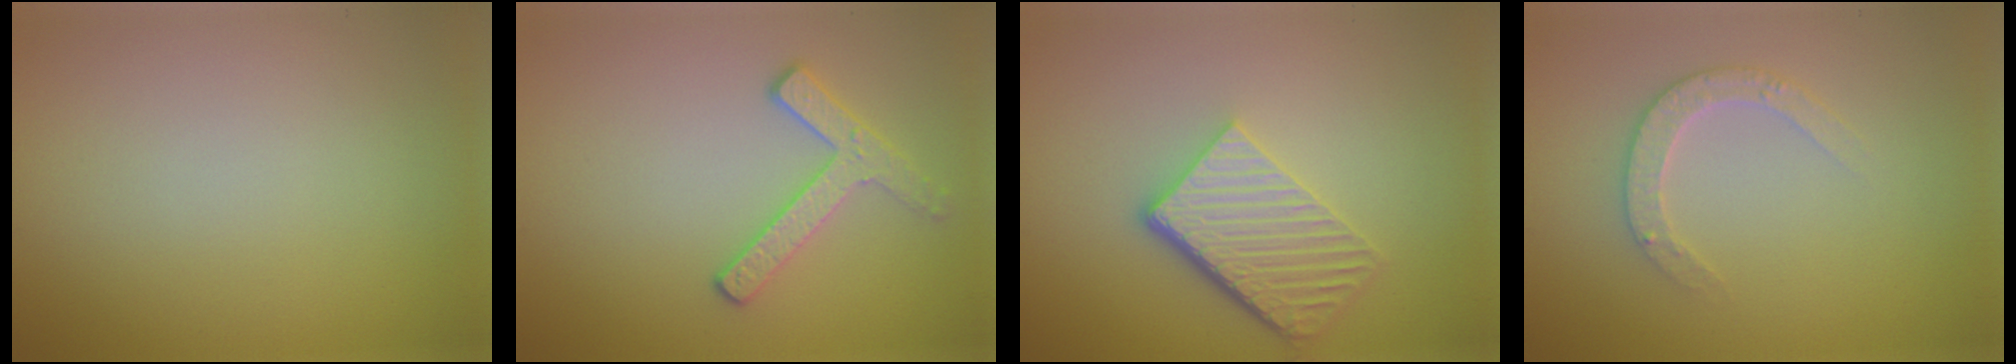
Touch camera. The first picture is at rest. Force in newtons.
{"total": 2.5, "press": 2.3, "slide": 0.9}
{"total": 5.7, "press": 3.9, "slide": 4.1}
{"total": 2.4, "press": 2.3, "slide": 0.5}